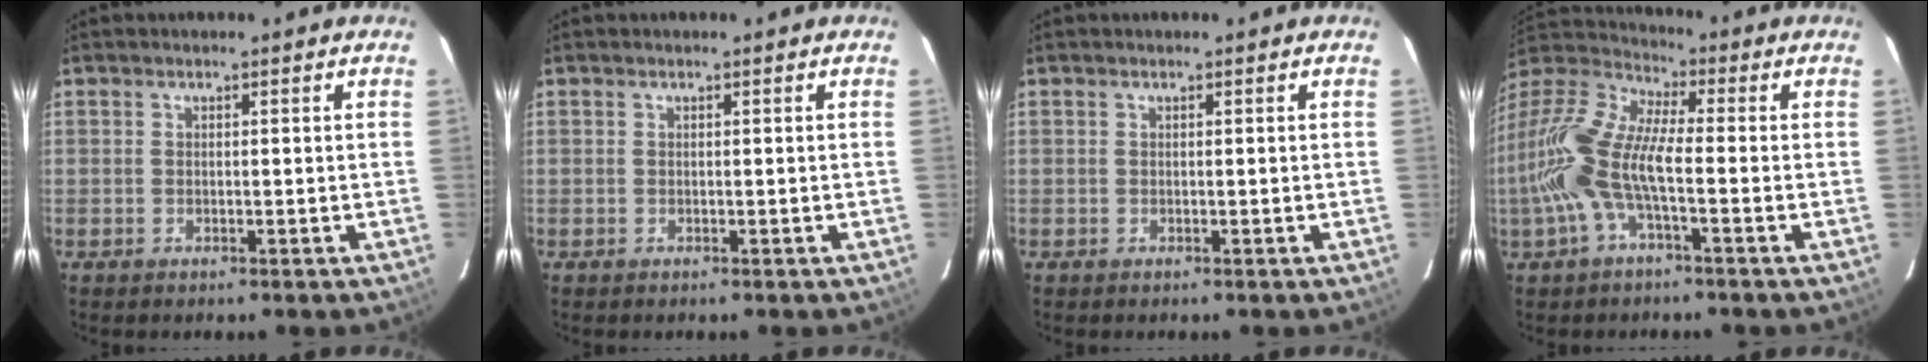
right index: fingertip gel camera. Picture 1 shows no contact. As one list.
[{"total": 0.0}, {"total": 0.0}, {"total": 15.4, "force": [-3.8, 4.9, 14.1], "torque": [-0.286, 0.000, -0.084]}]